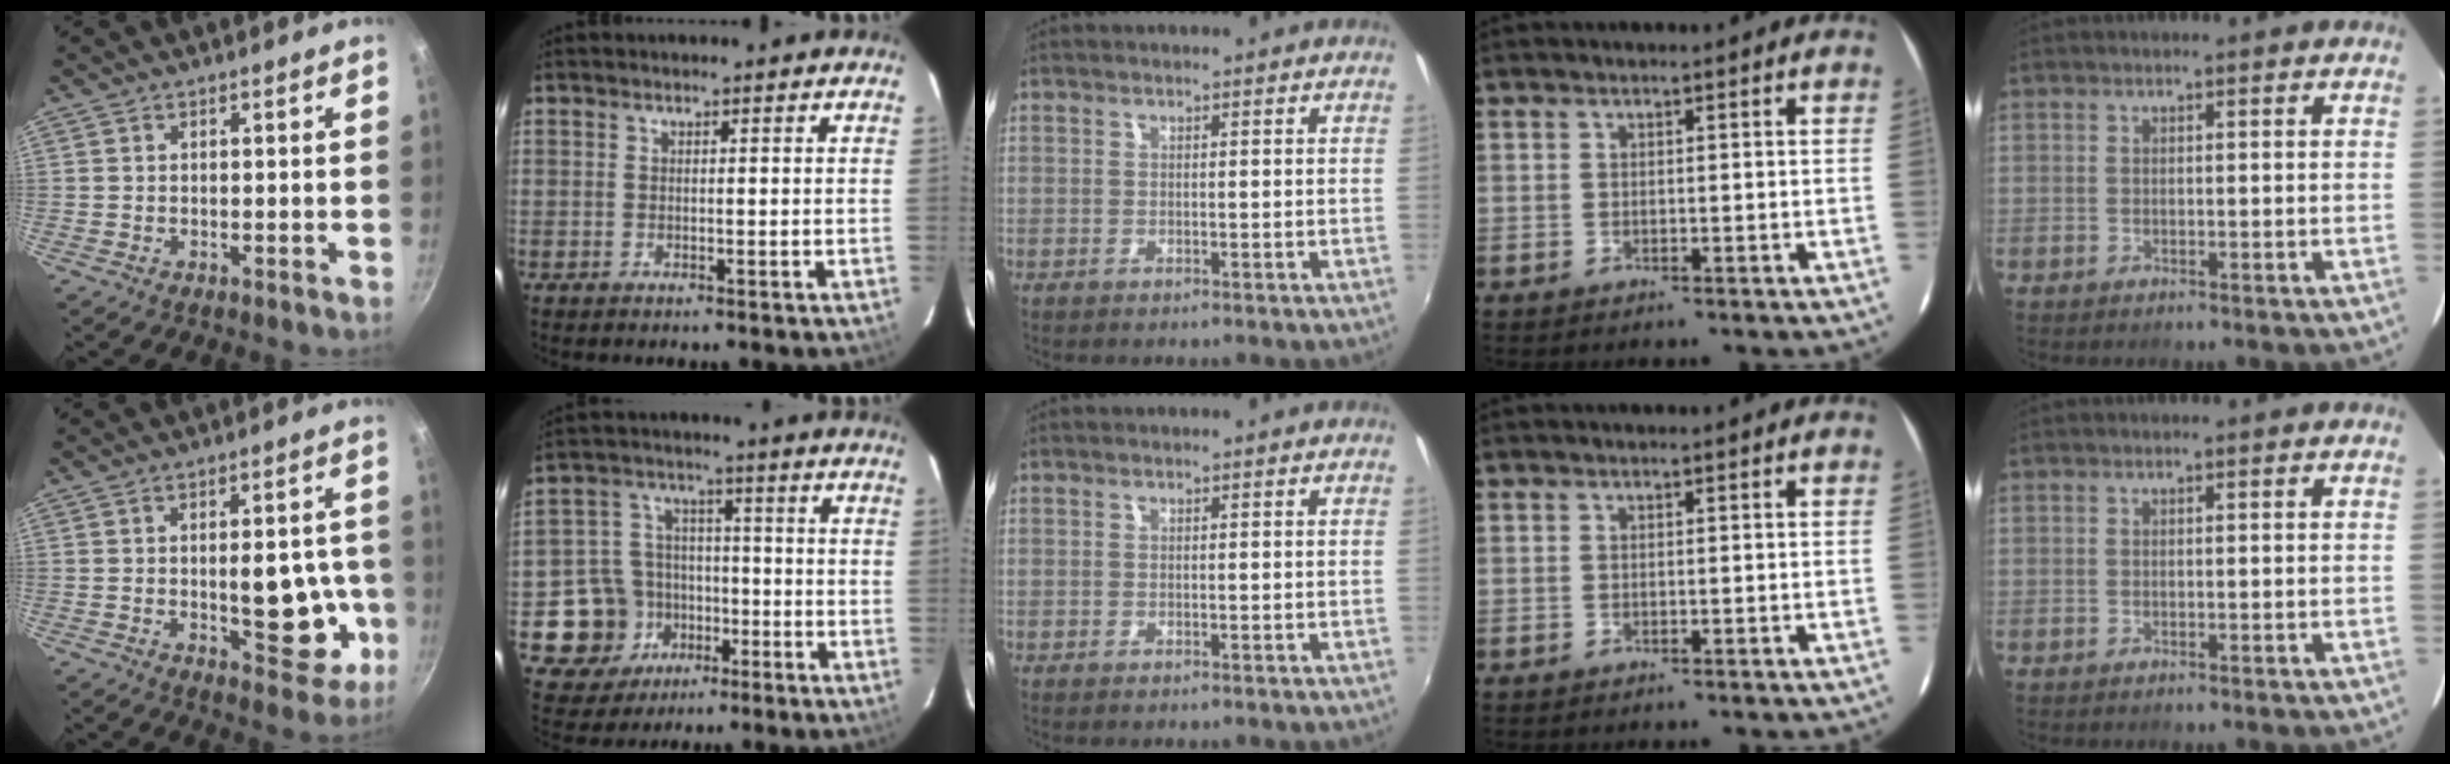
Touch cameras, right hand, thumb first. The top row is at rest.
{"thumb": {"total": 12.8, "force": [-1.9, 6.3, 11.0], "torque": [-0.099, 0.006, -0.019]}, "index": {"total": 11.8, "force": [-4.8, 10.5, 2.4], "torque": [-0.083, 0.031, -0.064]}}